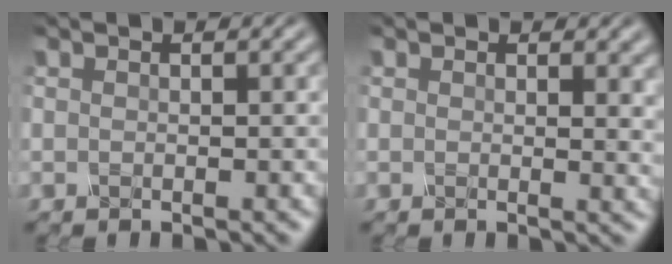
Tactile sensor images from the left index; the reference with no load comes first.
{"total": 1.9, "force": [0.9, 0.8, 1.4], "torque": [-0.010, -0.001, 0.015]}